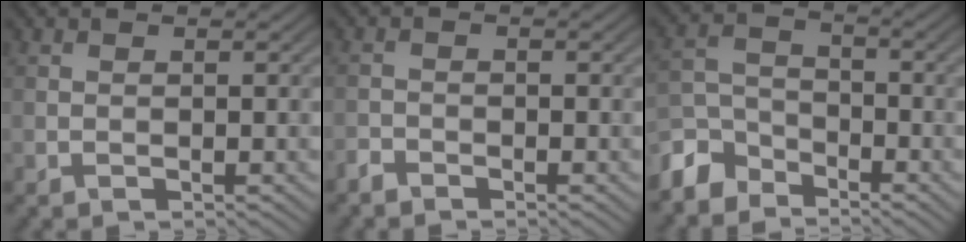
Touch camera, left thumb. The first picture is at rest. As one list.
[{"total": 1.5, "force": [-1.4, 0.5, 0.3], "torque": [-0.006, 0.000, -0.033]}, {"total": 6.2, "force": [-5.0, 3.1, 1.8], "torque": [-0.044, -0.003, -0.119]}]